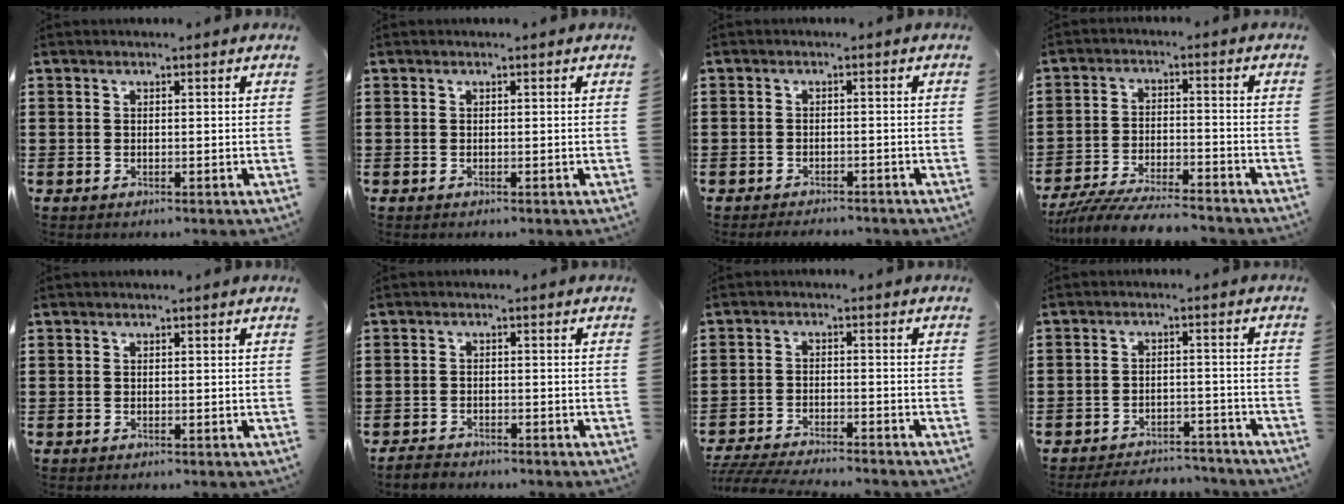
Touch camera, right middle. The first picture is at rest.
{"total": 0.0}
{"total": 2.1, "force": [-2.0, 0.4, -0.2], "torque": [-0.002, 0.002, -0.047]}
{"total": 7.2, "force": [-6.8, 0.7, 2.2], "torque": [-0.047, 0.001, -0.132]}
{"total": 0.0}
{"total": 2.0, "force": [-1.9, 0.5, 0.0], "torque": [-0.007, 0.002, -0.041]}
{"total": 4.8, "force": [-4.7, 0.1, 1.0], "torque": [-0.028, -0.005, -0.096]}
{"total": 4.5, "force": [-4.4, 0.8, 0.0], "torque": [-0.010, 0.006, -0.096]}